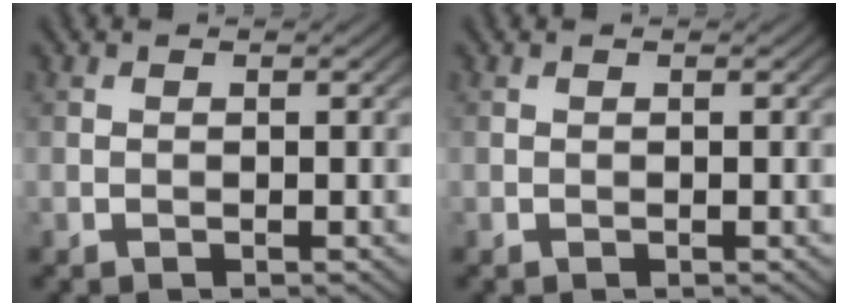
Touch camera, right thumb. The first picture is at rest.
{"total": 0.0}